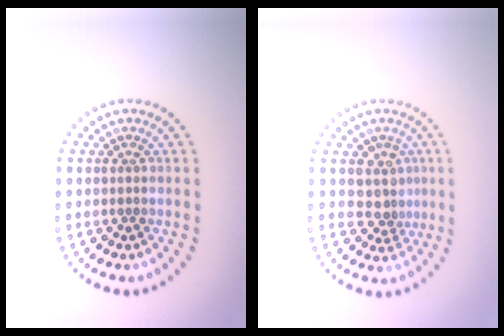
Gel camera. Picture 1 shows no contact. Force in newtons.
{"total": 2.6, "press": 2.0, "slide": 1.7}